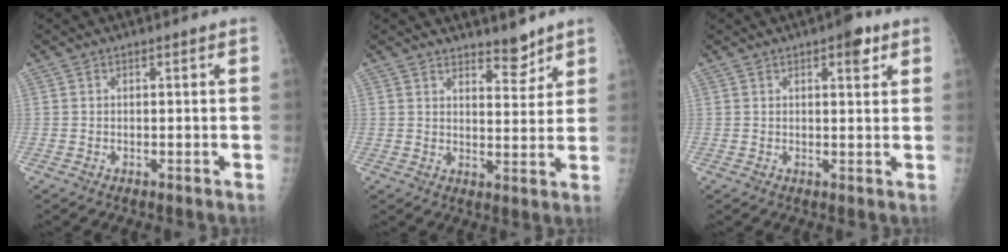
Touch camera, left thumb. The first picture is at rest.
{"total": 4.7, "force": [4.0, 1.6, 2.0], "torque": [-0.010, -0.034, 0.061]}
{"total": 3.9, "force": [2.2, 1.5, 2.9], "torque": [-0.027, -0.007, 0.025]}